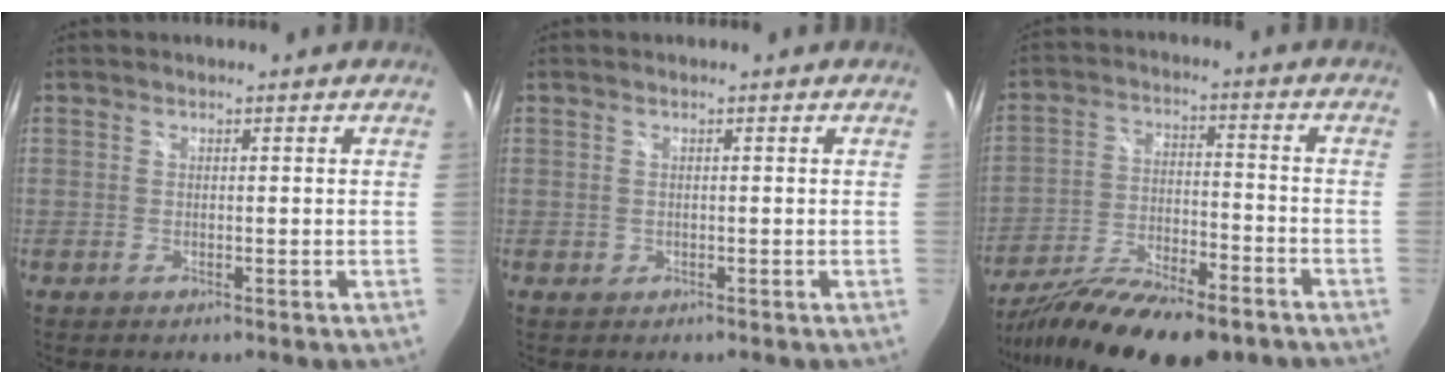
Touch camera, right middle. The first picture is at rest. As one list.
[{"total": 0.7, "force": [-0.2, 0.7, 0.1], "torque": [0.000, -0.003, -0.002]}, {"total": 20.3, "force": [-15.5, 5.8, 11.8], "torque": [-0.224, -0.049, -0.252]}]